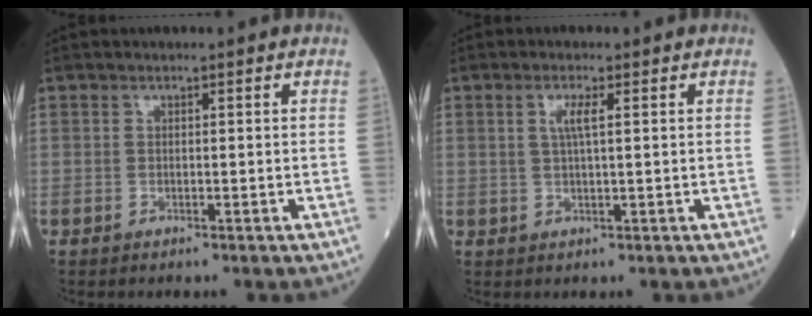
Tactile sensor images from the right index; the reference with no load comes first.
{"total": 2.5, "force": [0.8, 0.0, 2.4], "torque": [-0.053, 0.002, 0.017]}